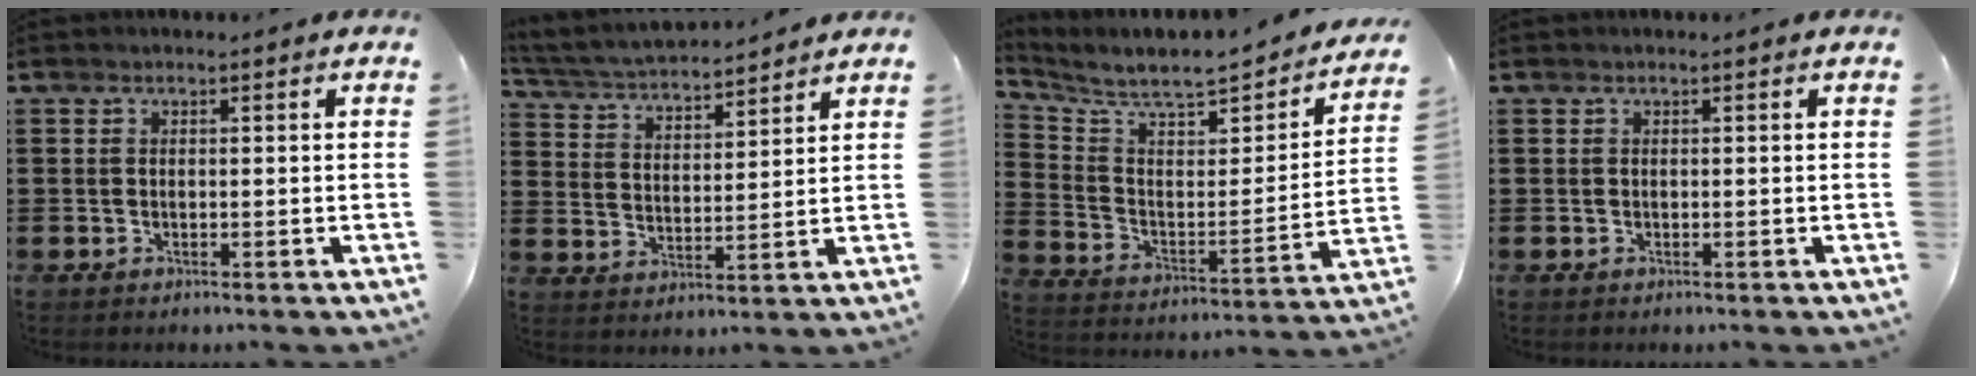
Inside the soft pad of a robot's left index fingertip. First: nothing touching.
{"total": 4.5, "force": [4.4, 0.3, 1.0], "torque": [-0.042, -0.026, 0.073]}
{"total": 6.2, "force": [5.6, 1.0, 2.5], "torque": [-0.079, -0.051, 0.090]}
{"total": 0.0}